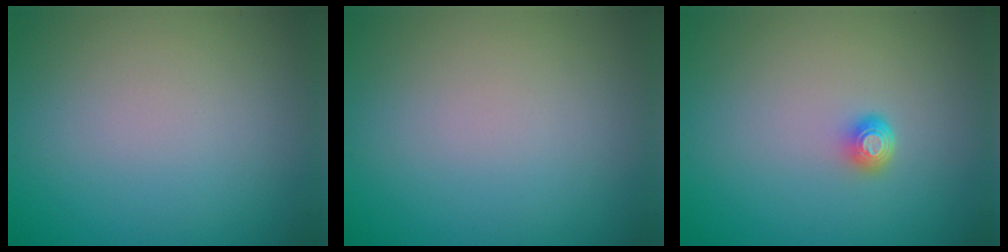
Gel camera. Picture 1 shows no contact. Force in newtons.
{"total": 0.0}
{"total": 1.5, "press": 1.1, "slide": 1.1}